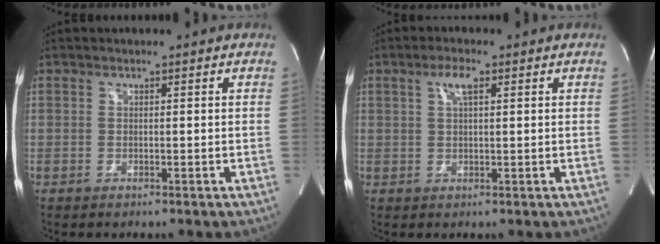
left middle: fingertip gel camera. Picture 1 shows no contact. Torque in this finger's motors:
{"motor_torque": [0.45, -0.31, 0.24, 0.05]}